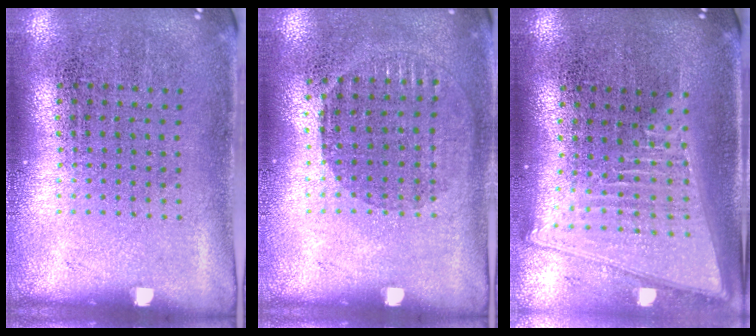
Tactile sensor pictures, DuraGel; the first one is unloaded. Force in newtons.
{"total": 1.0, "press": 0.9, "slide": 0.4}
{"total": 2.2, "press": 1.9, "slide": 1.2}